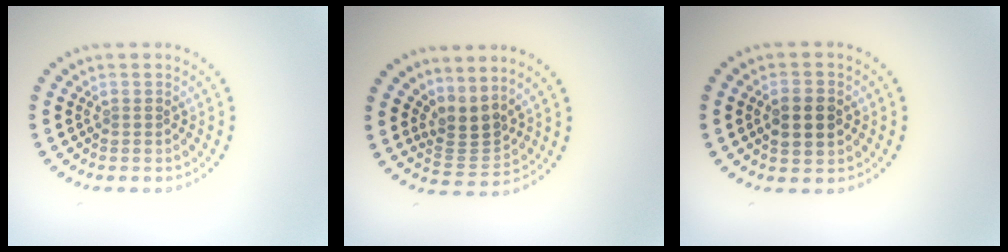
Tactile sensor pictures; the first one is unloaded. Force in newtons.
{"total": 2.8, "press": 2.0, "slide": 2.0}
{"total": 3.0, "press": 3.0, "slide": 0.2}